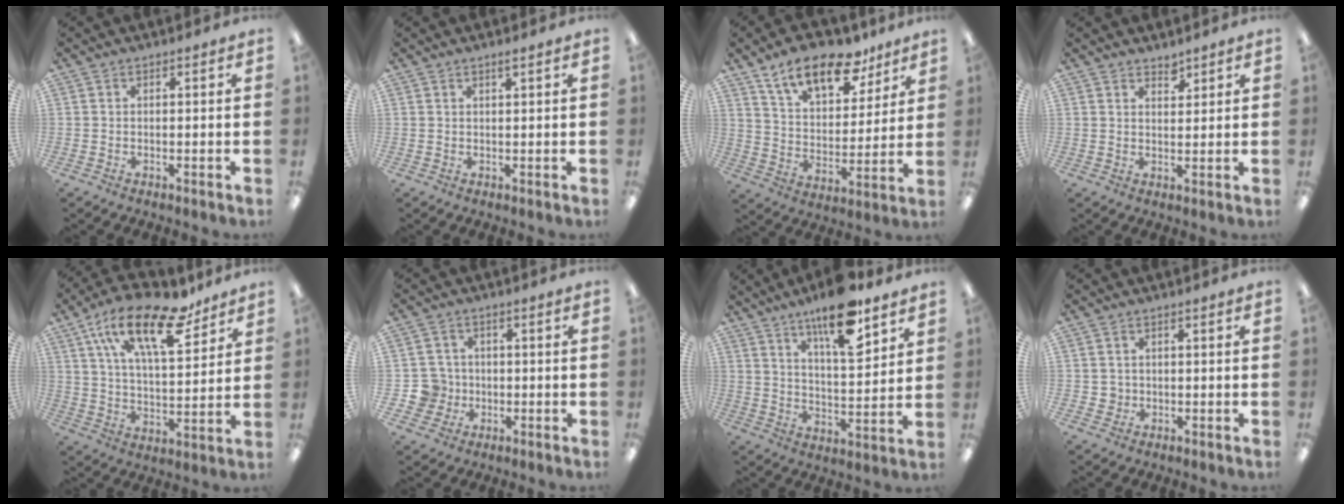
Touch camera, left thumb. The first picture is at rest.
{"total": 1.0, "force": [0.9, 0.1, 0.4], "torque": [-0.010, 0.000, 0.015]}
{"total": 16.2, "force": [11.5, 7.6, 8.5], "torque": [-0.141, -0.058, 0.202]}
{"total": 2.7, "force": [2.5, 1.0, 0.4], "torque": [0.006, -0.019, 0.044]}
{"total": 20.7, "force": [13.0, 8.6, 13.6], "torque": [-0.228, -0.060, 0.221]}
{"total": 6.2, "force": [-0.8, 6.1, 0.9], "torque": [-0.028, 0.014, -0.009]}
{"total": 15.7, "force": [11.1, 4.6, 10.1], "torque": [-0.157, -0.061, 0.181]}
{"total": 2.1, "force": [0.0, 2.1, 0.2], "torque": [-0.007, 0.004, -0.002]}